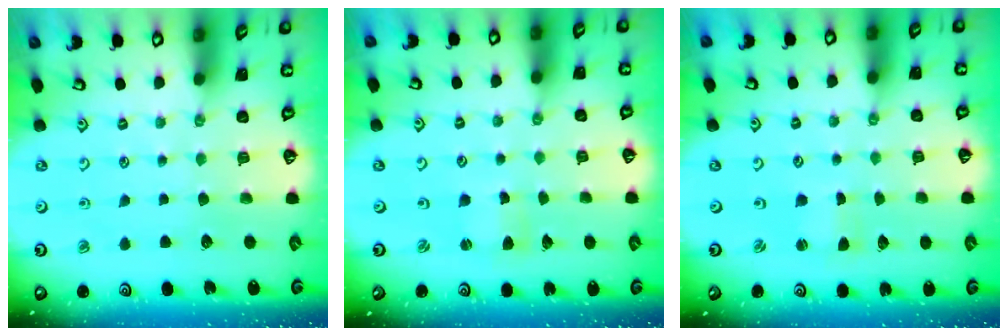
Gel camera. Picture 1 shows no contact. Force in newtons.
{"total": 2.2, "press": 2.1, "slide": 0.3}
{"total": 1.3, "press": 1.3, "slide": 0.1}